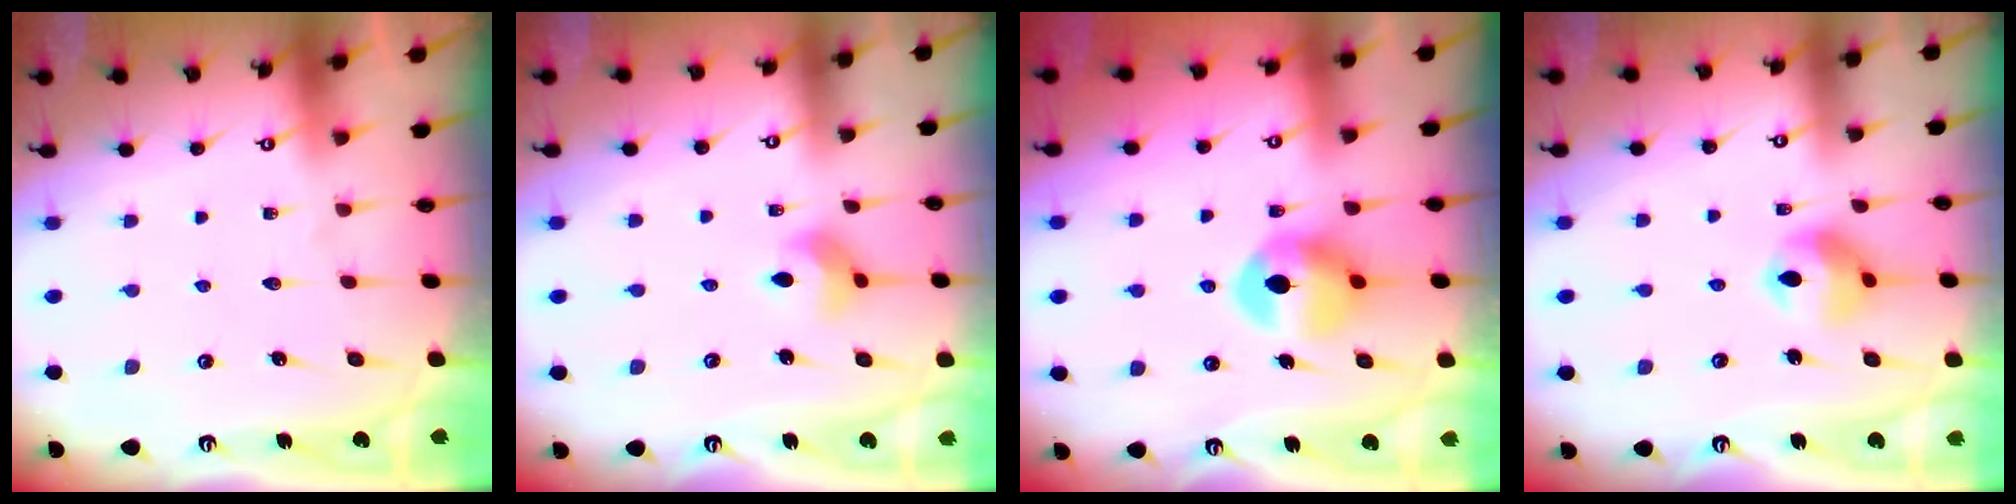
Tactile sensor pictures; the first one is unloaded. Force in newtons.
{"total": 7.0, "press": 7.0, "slide": 0.5}
{"total": 10.3, "press": 10.3, "slide": 0.0}
{"total": 10.7, "press": 10.6, "slide": 1.5}